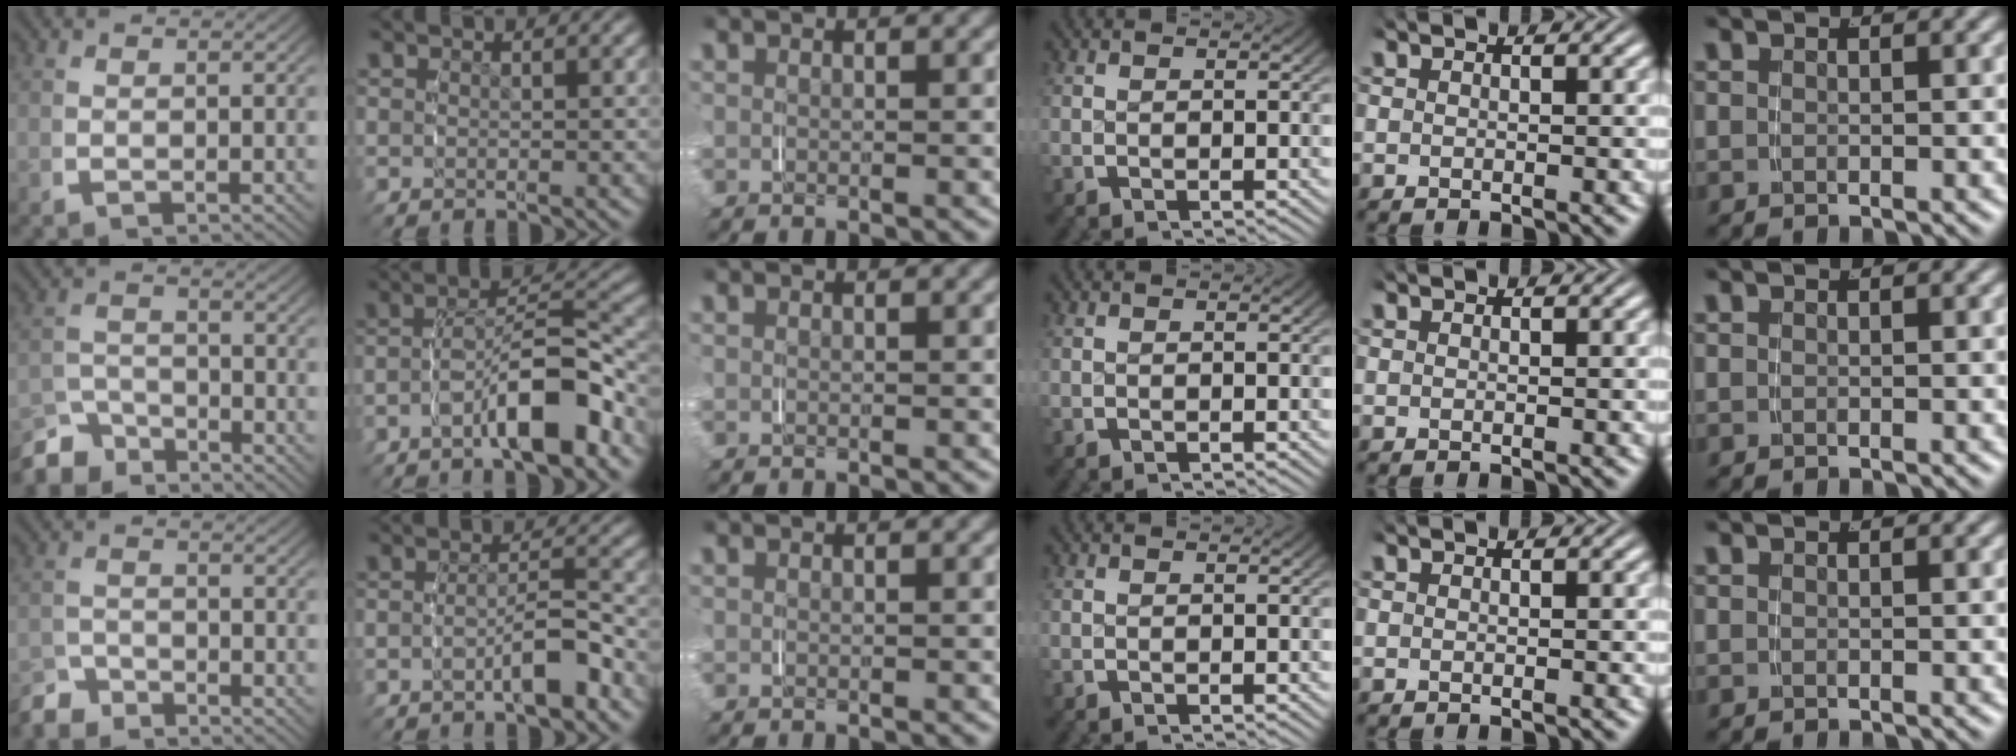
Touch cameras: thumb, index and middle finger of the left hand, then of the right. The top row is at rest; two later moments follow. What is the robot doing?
{"motion": "grasp_and_lifting", "object": "lipstick"}